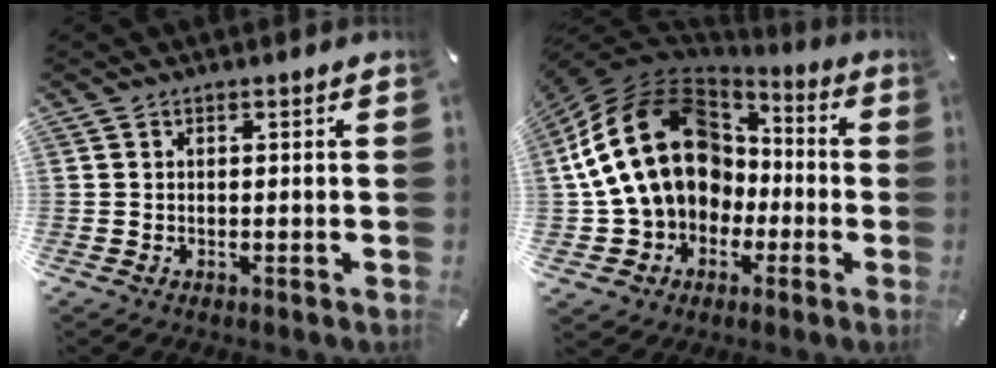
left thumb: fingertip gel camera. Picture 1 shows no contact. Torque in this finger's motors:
{"motor_torque": [1.90, 2.93, 2.77, 0.00, 0.87]}